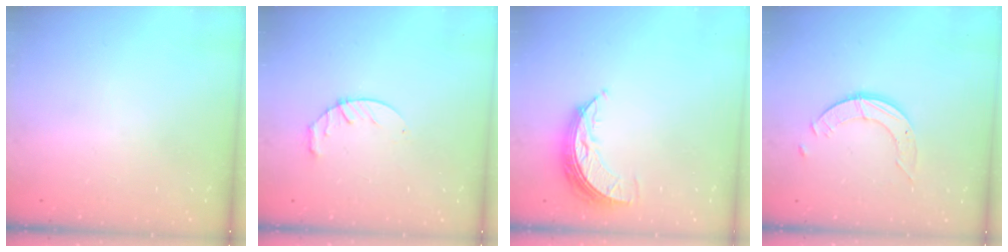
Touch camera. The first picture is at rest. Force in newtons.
{"total": 6.8, "press": 6.8, "slide": 0.8}
{"total": 8.4, "press": 8.4, "slide": 0.7}
{"total": 3.6, "press": 3.6, "slide": 0.4}